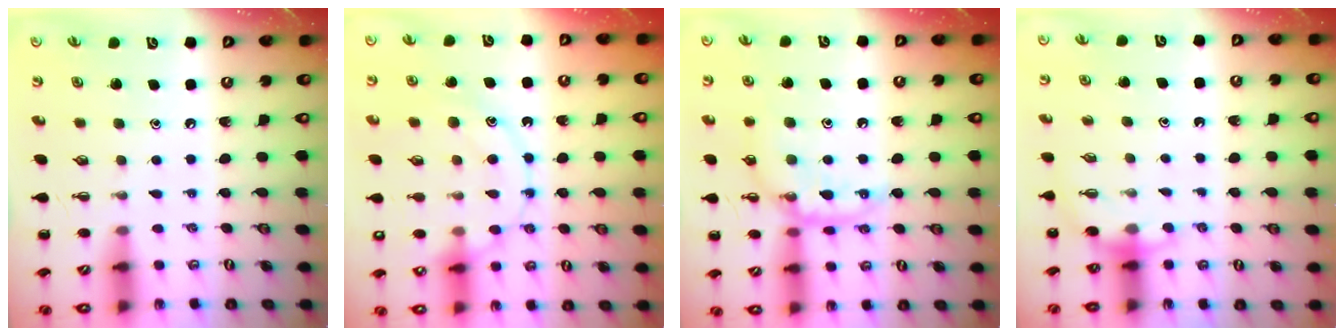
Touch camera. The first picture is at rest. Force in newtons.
{"total": 14.2, "press": 14.2, "slide": 0.9}
{"total": 12.9, "press": 12.9, "slide": 1.3}
{"total": 5.6, "press": 5.4, "slide": 1.3}